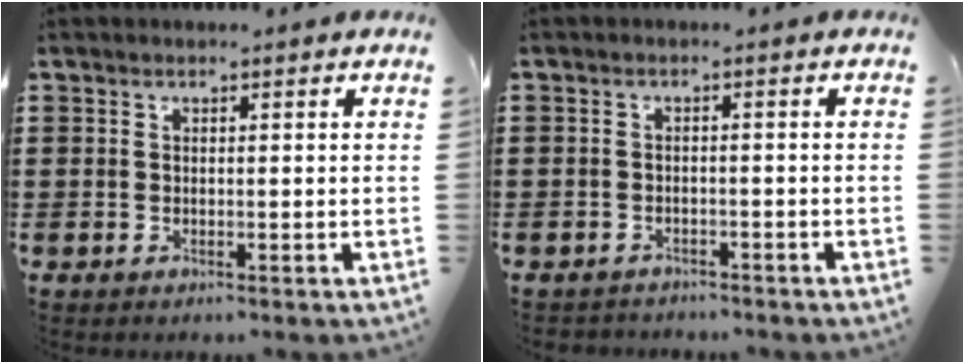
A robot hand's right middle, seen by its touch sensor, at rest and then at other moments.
{"total": 1.6, "force": [-1.6, 0.2, -0.1], "torque": [-0.005, -0.002, -0.035]}